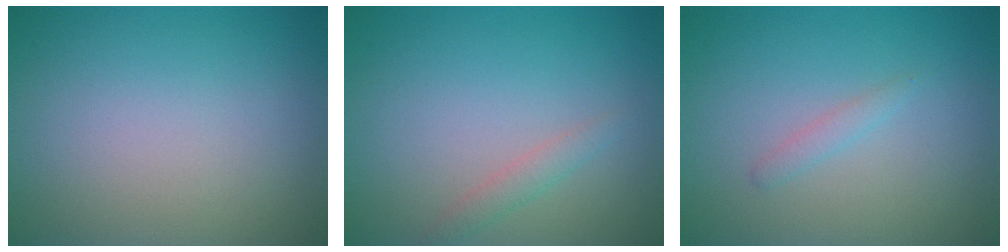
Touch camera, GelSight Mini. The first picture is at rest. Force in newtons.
{"total": 1.3, "press": 1.3, "slide": 0.2}
{"total": 0.9, "press": 0.9, "slide": 0.0}